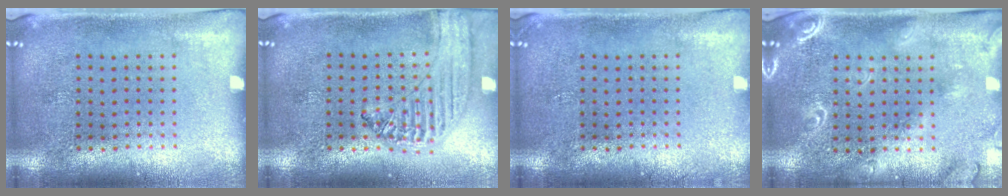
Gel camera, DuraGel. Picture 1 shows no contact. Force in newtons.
{"total": 1.3, "press": 1.3, "slide": 0.1}
{"total": 0.6, "press": 0.6, "slide": 0.1}
{"total": 2.1, "press": 1.9, "slide": 0.7}